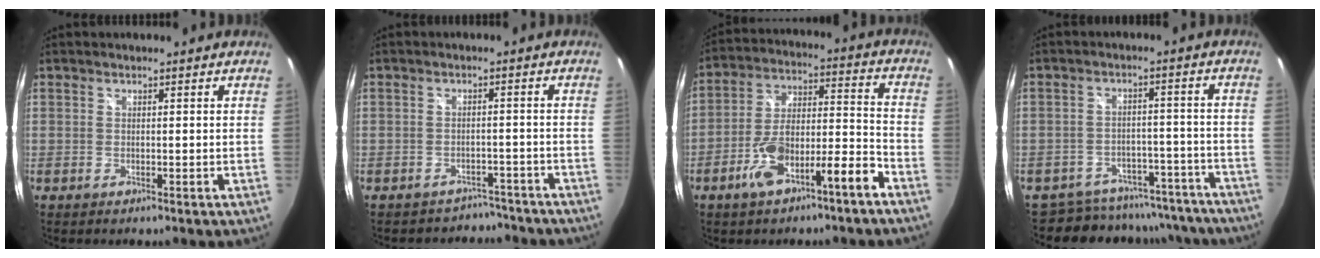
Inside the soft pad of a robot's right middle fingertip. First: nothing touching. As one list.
[{"total": 7.0, "force": [-5.9, 3.7, 0.8], "torque": [-0.016, 0.016, -0.072]}, {"total": 12.3, "force": [-7.6, 3.1, 9.2], "torque": [-0.166, 0.019, -0.120]}, {"total": 16.3, "force": [-14.5, 6.7, 3.5], "torque": [-0.070, 0.028, -0.178]}]